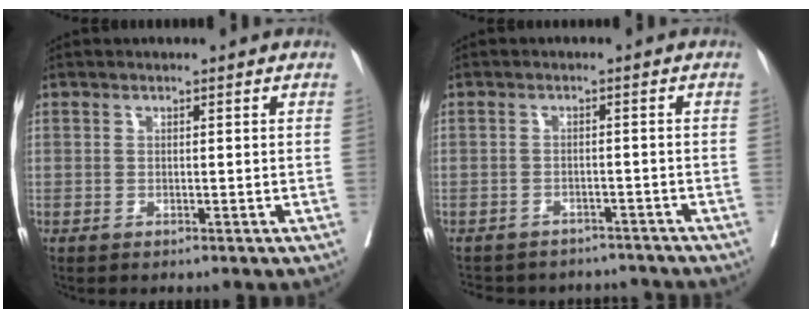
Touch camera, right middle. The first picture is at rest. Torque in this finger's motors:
{"motor_torque": [0.55, -1.41, 0.07, 0.04]}